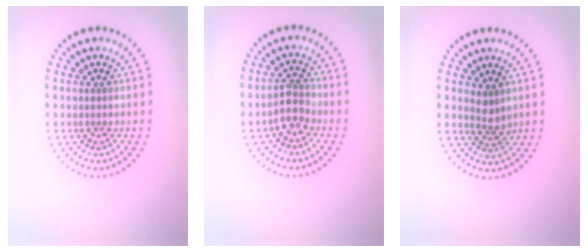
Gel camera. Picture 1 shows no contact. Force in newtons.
{"total": 2.4, "press": 2.1, "slide": 1.0}
{"total": 1.7, "press": 1.4, "slide": 1.0}